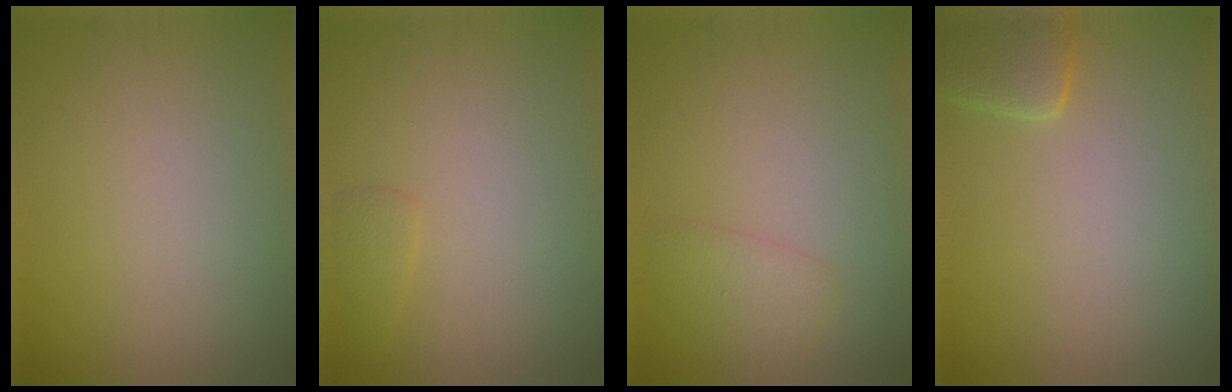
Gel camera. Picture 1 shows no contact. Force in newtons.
{"total": 0.9, "press": 0.9, "slide": 0.1}
{"total": 1.8, "press": 1.8, "slide": 0.0}
{"total": 2.4, "press": 2.4, "slide": 0.2}